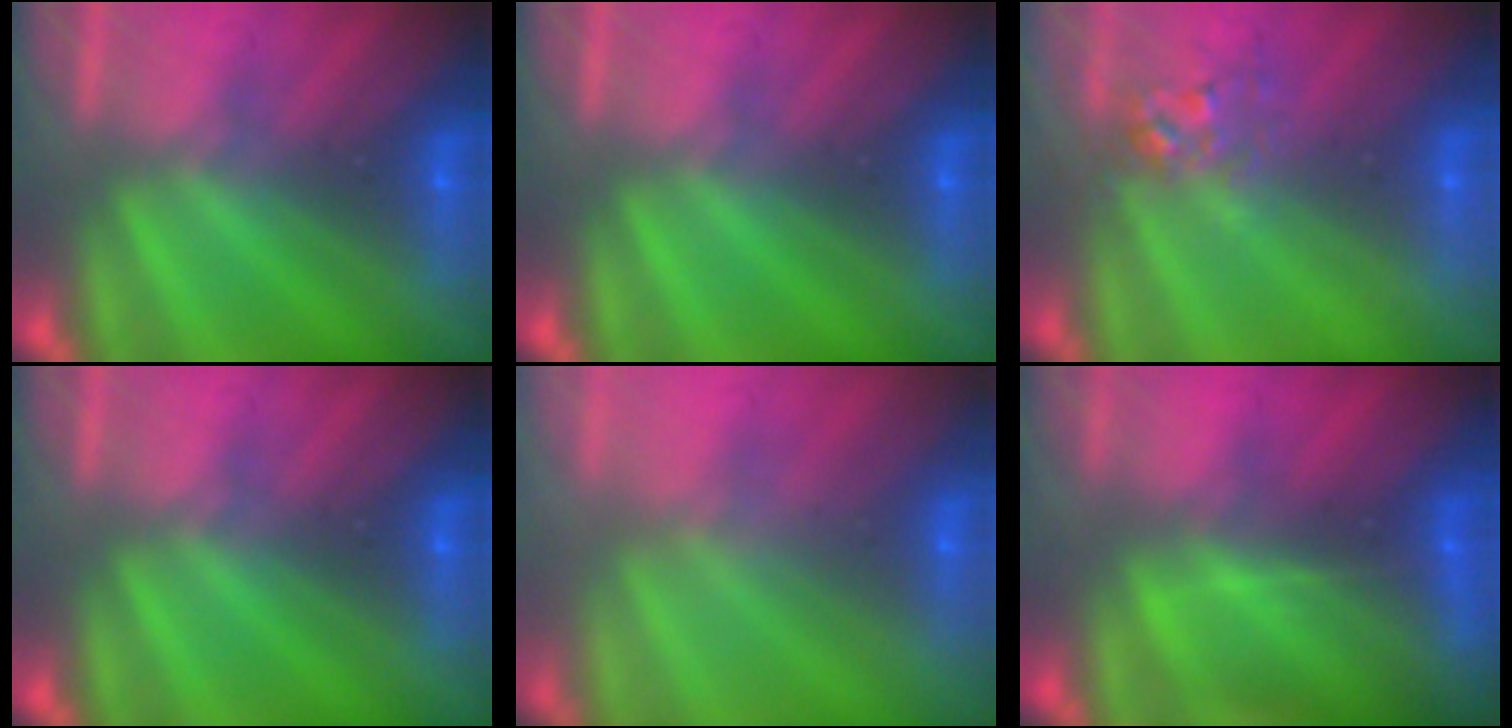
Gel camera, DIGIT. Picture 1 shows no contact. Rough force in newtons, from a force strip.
{"total": 0.0}
{"total": 2.8}
{"total": 0.0}
{"total": 2.9}
{"total": 11.8}